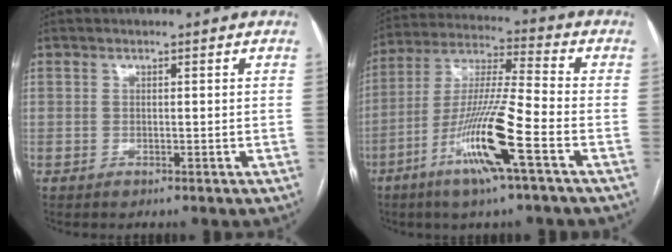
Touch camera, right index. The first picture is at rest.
{"total": 14.4, "force": [-6.4, -0.1, 13.0], "torque": [-0.260, -0.013, -0.122]}